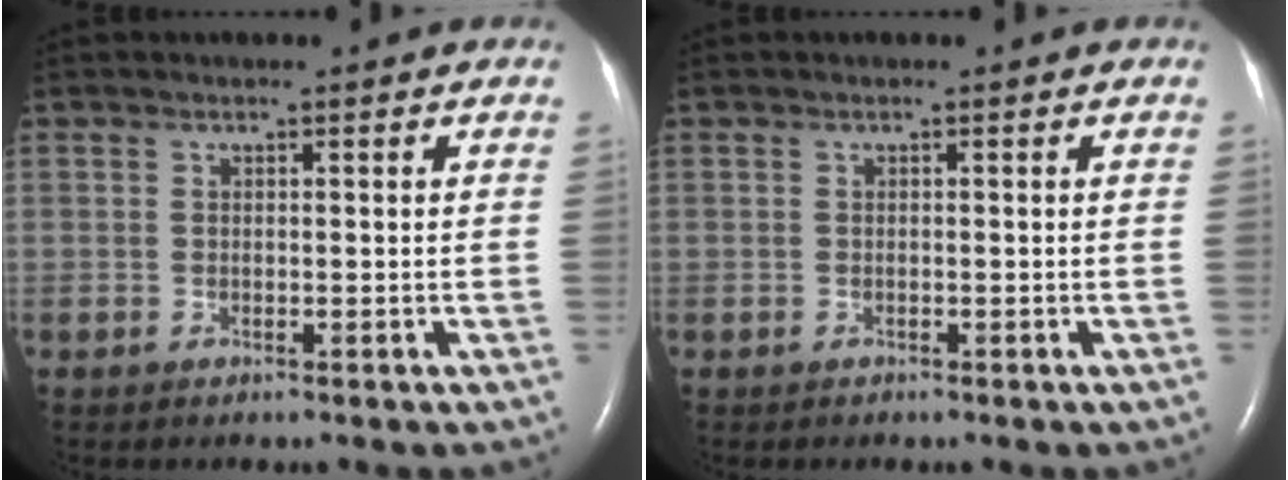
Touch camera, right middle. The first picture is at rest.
{"total": 0.0}